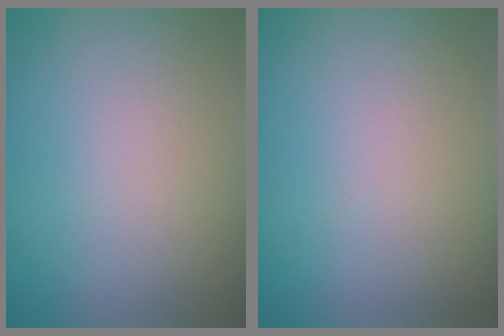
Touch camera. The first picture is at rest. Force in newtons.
{"total": 0.0}